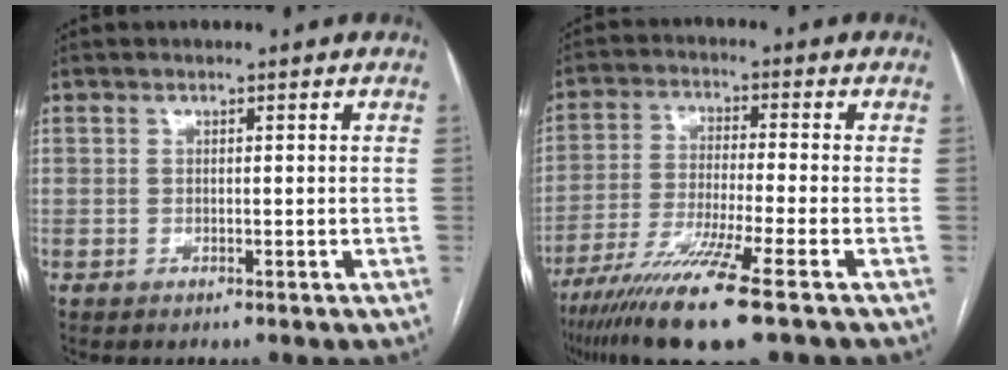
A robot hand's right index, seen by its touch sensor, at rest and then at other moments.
{"total": 12.8, "force": [-8.3, -0.8, 9.8], "torque": [-0.193, -0.037, -0.147]}